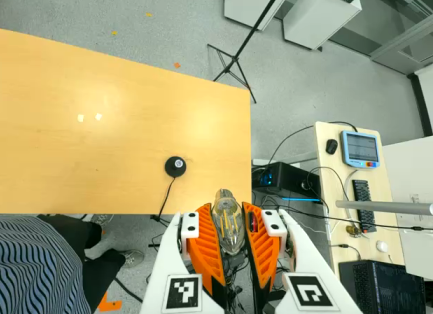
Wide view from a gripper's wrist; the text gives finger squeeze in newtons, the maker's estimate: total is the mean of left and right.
{"total": 20.3, "left": 24.7, "right": 16.0}